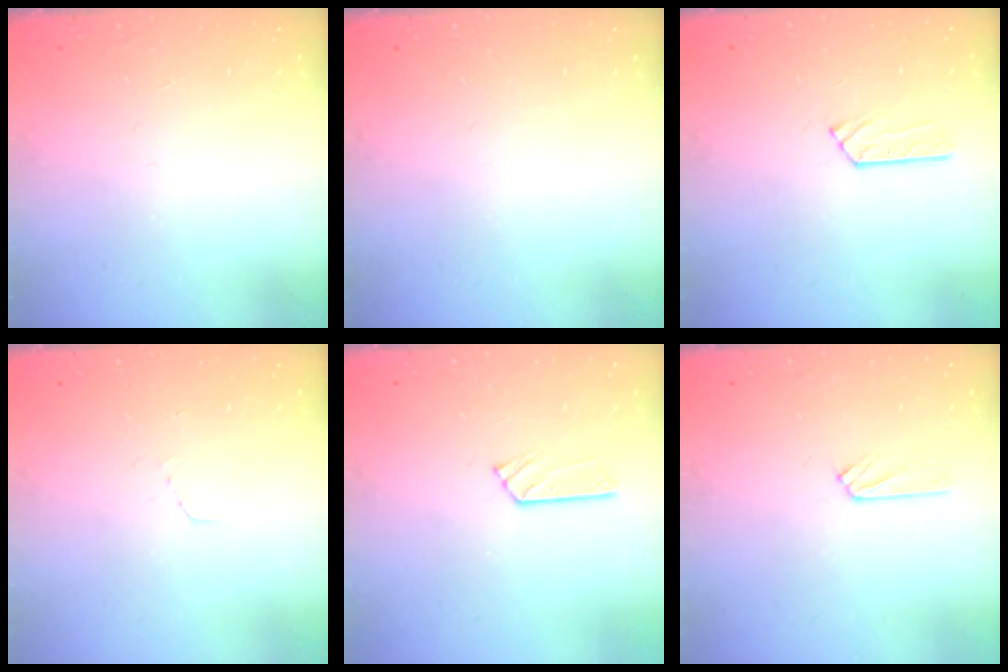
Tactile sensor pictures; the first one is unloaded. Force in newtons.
{"total": 0.0}
{"total": 3.0, "press": 3.0, "slide": 0.4}
{"total": 2.6, "press": 2.6, "slide": 0.1}
{"total": 3.3, "press": 3.3, "slide": 0.3}
{"total": 4.5, "press": 4.4, "slide": 0.6}